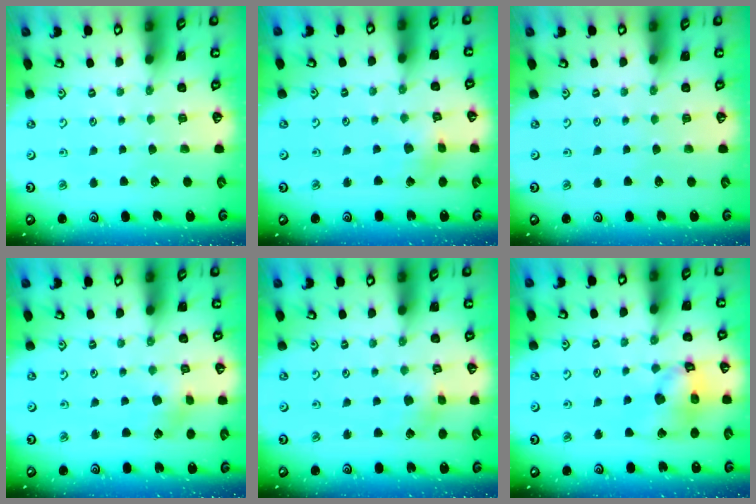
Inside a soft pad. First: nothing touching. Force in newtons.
{"total": 1.5, "press": 1.5, "slide": 0.2}
{"total": 0.0}
{"total": 1.9, "press": 1.9, "slide": 0.3}
{"total": 2.4, "press": 2.4, "slide": 0.2}
{"total": 14.1, "press": 13.9, "slide": 1.9}